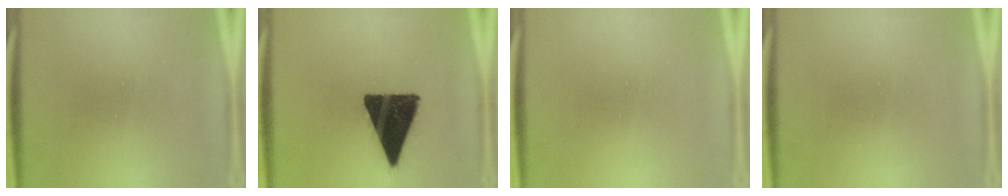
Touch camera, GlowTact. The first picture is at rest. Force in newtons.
{"total": 16.1}
{"total": 0.0}
{"total": 0.0}